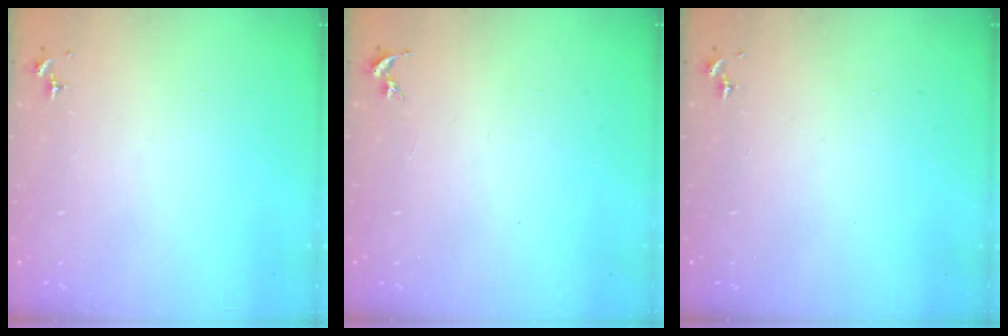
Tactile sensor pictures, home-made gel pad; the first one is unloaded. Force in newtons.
{"total": 0.0}
{"total": 0.0}